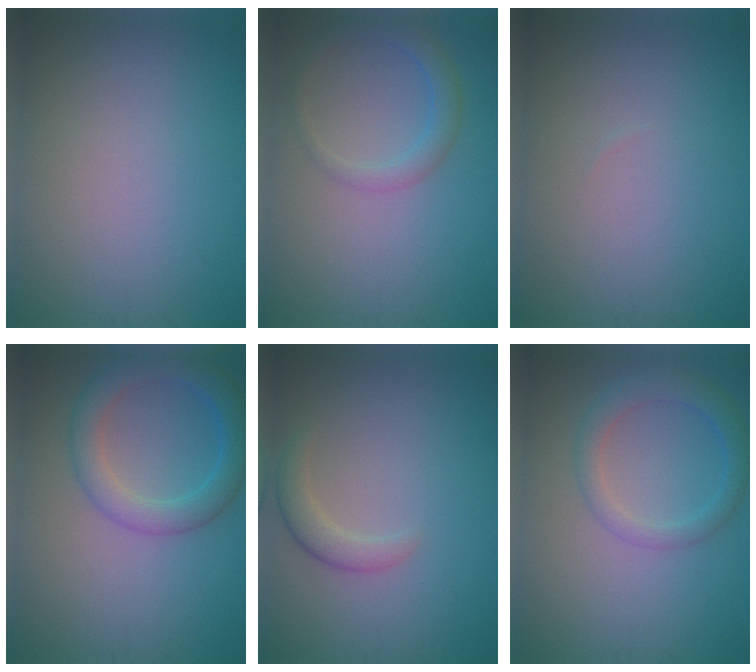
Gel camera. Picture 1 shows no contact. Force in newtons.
{"total": 2.3, "press": 2.3, "slide": 0.1}
{"total": 0.0}
{"total": 4.5, "press": 4.5, "slide": 0.4}
{"total": 2.1, "press": 2.1, "slide": 0.1}
{"total": 3.0, "press": 3.0, "slide": 0.2}